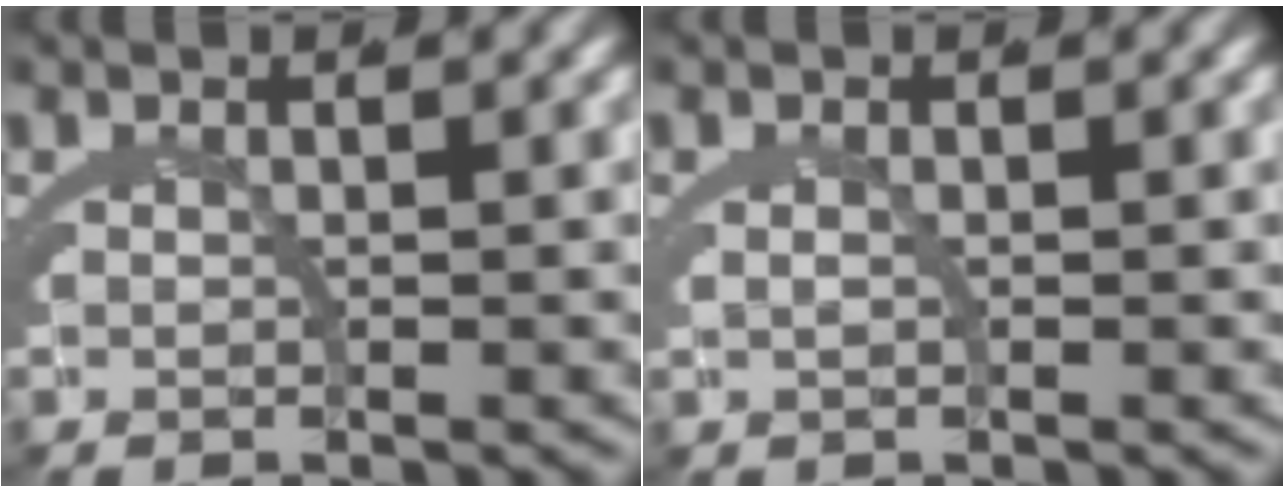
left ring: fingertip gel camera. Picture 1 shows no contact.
{"total": 0.5, "force": [-0.1, 0.4, 0.4], "torque": [-0.014, -0.004, 0.000]}